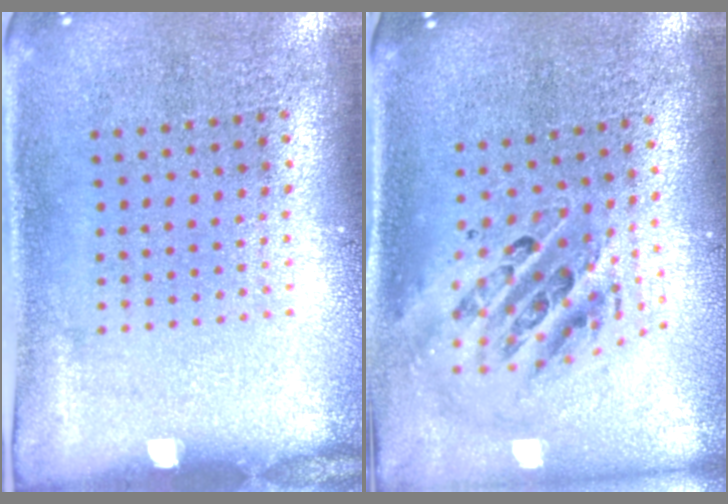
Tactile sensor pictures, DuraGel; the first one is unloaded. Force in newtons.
{"total": 1.4, "press": 1.3, "slide": 0.7}